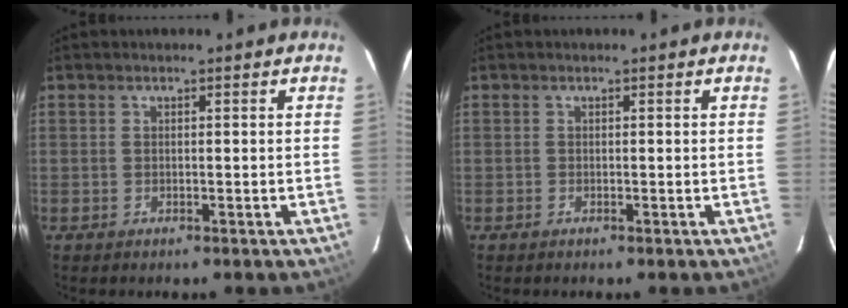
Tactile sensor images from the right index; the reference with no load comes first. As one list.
[{"total": 0.0}]